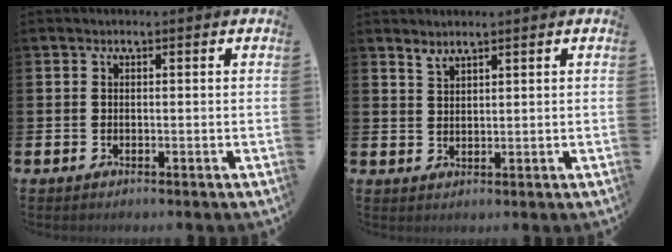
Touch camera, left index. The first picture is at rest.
{"total": 2.0, "force": [1.9, 0.3, 0.2], "torque": [0.008, -0.011, 0.033]}